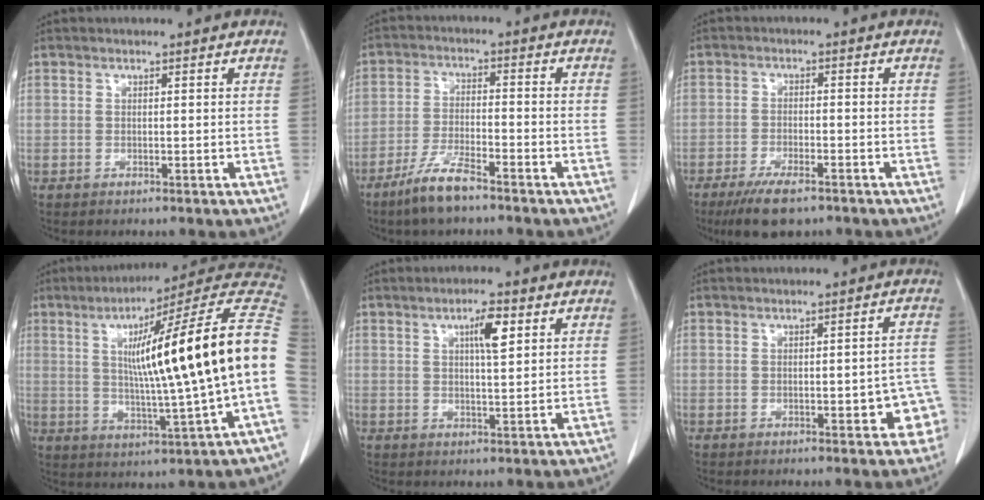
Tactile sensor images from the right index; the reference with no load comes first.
{"total": 7.1, "force": [-5.3, 1.0, 4.6], "torque": [-0.099, -0.011, -0.102]}
{"total": 7.4, "force": [-5.4, 2.0, 4.7], "torque": [-0.084, -0.013, -0.089]}
{"total": 23.6, "force": [1.9, 0.0, 23.5], "torque": [-0.282, 0.035, 0.021]}
{"total": 4.6, "force": [1.9, 0.7, 4.2], "torque": [-0.071, 0.002, 0.032]}
{"total": 5.7, "force": [-2.0, 1.9, 5.0], "torque": [-0.045, 0.021, -0.019]}